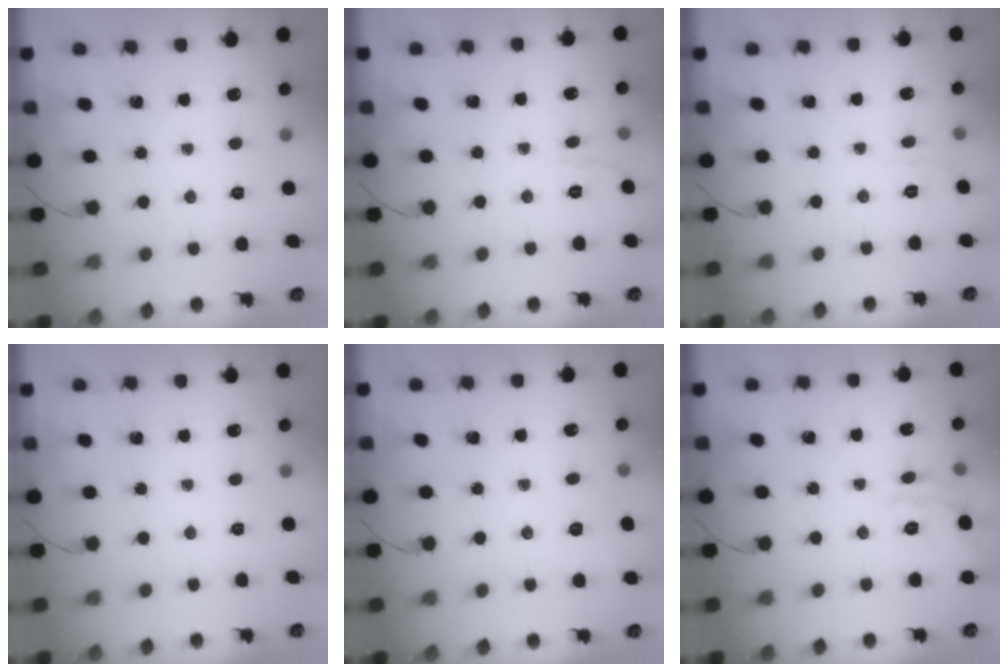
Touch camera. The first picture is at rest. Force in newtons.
{"total": 1.8, "press": 0.3, "slide": 1.8}
{"total": 3.8, "press": 3.3, "slide": 1.9}
{"total": 0.0}
{"total": 2.3, "press": 0.9, "slide": 2.1}
{"total": 12.3, "press": 12.2, "slide": 1.0}